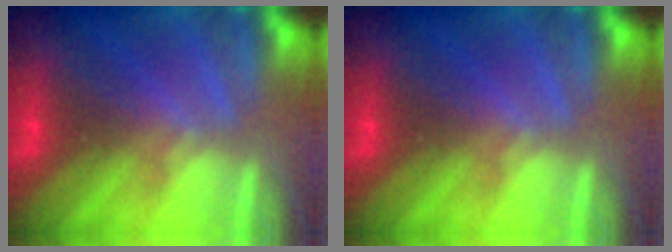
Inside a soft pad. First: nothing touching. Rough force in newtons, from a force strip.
{"total": 0.0}